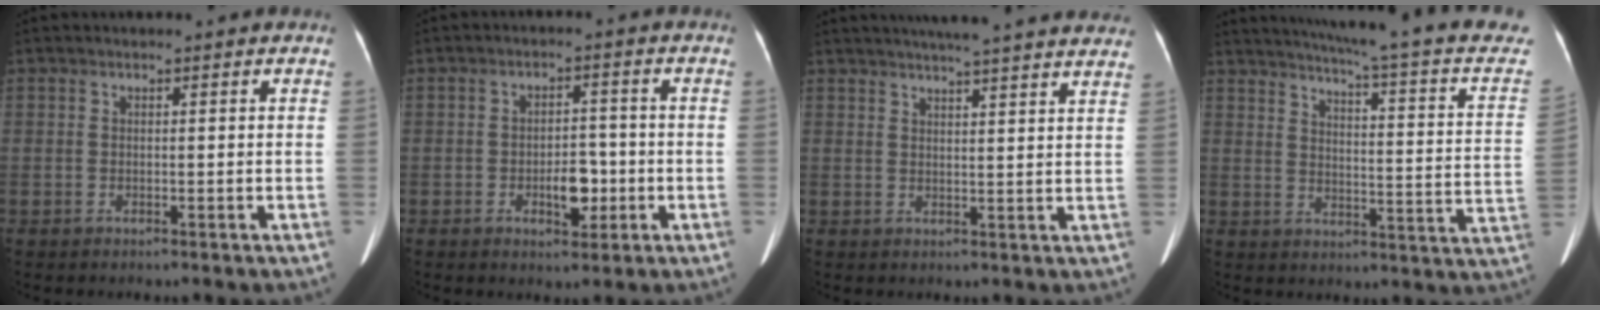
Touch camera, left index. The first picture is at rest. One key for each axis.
{"total": 4.7, "fx": -1.5, "fy": 2.4, "fz": 3.7, "tx": -0.058, "ty": 0.007, "tz": -0.020}
{"total": 21.0, "fx": 18.8, "fy": 0.8, "fz": 9.3, "tx": -0.136, "ty": 0.003, "tz": 0.226}
{"total": 21.9, "fx": 18.3, "fy": 0.5, "fz": 11.9, "tx": -0.169, "ty": -0.052, "tz": 0.207}